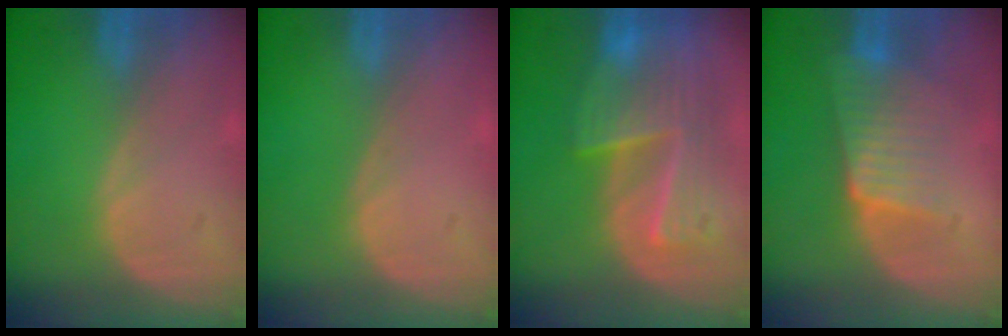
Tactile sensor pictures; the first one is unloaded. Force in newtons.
{"total": 0.0}
{"total": 8.9, "press": 8.3, "slide": 3.3}
{"total": 6.2, "press": 5.9, "slide": 1.8}